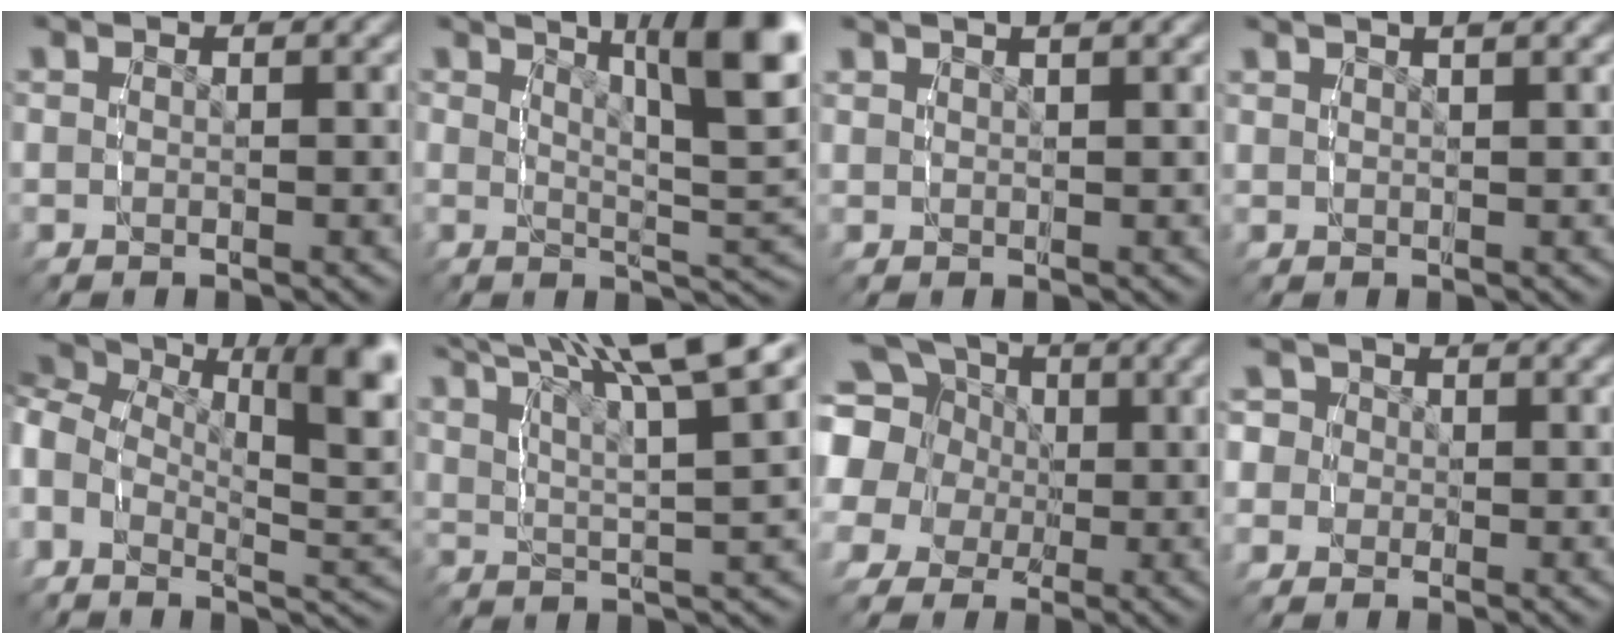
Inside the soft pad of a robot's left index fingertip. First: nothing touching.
{"total": 11.7, "force": [5.0, 3.5, 10.0], "torque": [-0.113, 0.017, 0.069]}
{"total": 1.9, "force": [1.6, -0.2, 1.0], "torque": [-0.005, 0.005, 0.031]}
{"total": 2.9, "force": [2.2, 0.1, 1.8], "torque": [-0.017, 0.008, 0.040]}
{"total": 10.5, "force": [3.2, 6.0, 8.1], "torque": [-0.124, 0.008, 0.036]}
{"total": 8.8, "force": [5.4, 2.7, 6.4], "torque": [-0.091, 0.012, 0.082]}
{"total": 13.9, "force": [3.1, 12.2, 5.8], "torque": [-0.139, -0.014, 0.037]}
{"total": 5.3, "force": [0.4, 5.0, 1.6], "torque": [-0.049, 0.001, -0.006]}